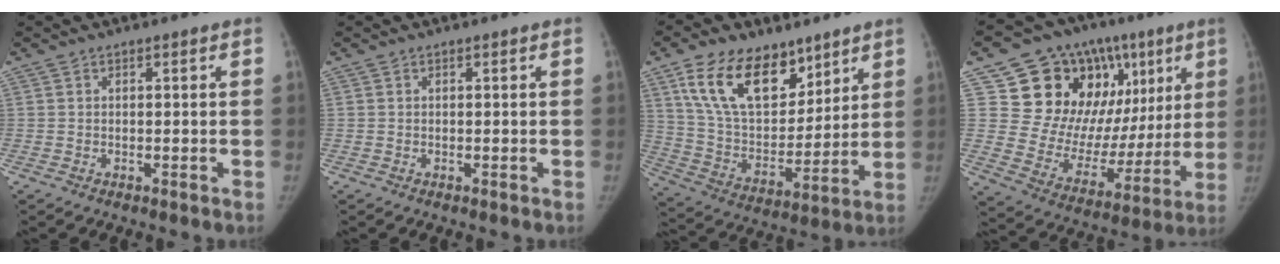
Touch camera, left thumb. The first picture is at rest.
{"total": 0.0}
{"total": 19.9, "force": [11.6, 11.5, 11.3], "torque": [-0.155, -0.049, 0.217]}
{"total": 21.8, "force": [7.0, 15.9, 13.2], "torque": [-0.108, 0.022, 0.117]}